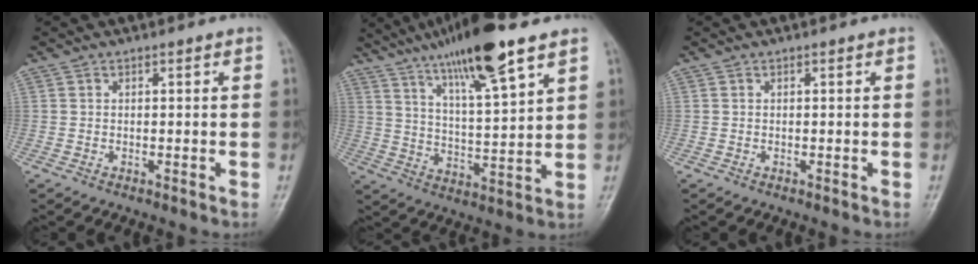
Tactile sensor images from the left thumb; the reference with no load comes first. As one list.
[{"total": 16.8, "force": [11.1, 2.4, 12.3], "torque": [-0.201, -0.047, 0.194]}, {"total": 0.0}]